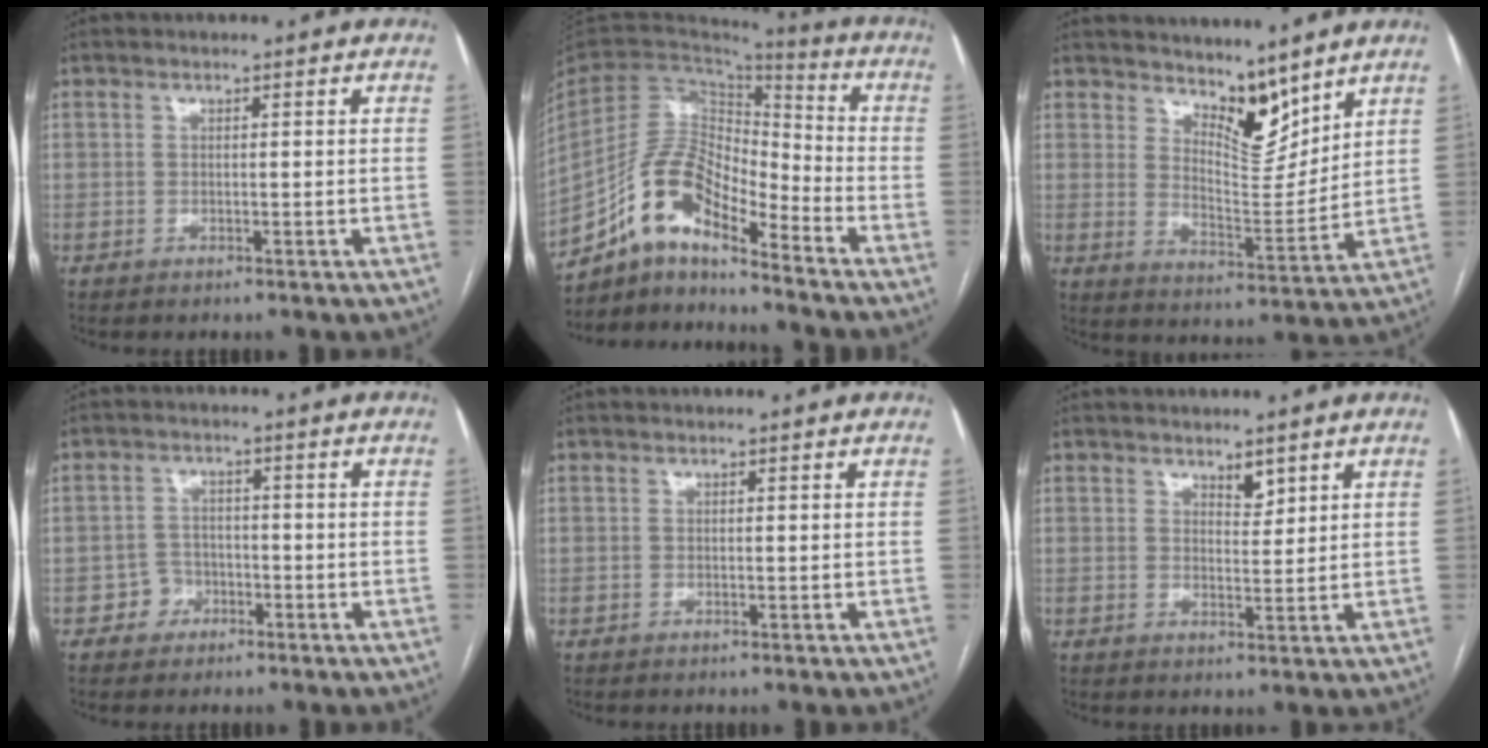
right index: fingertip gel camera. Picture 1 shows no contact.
{"total": 12.1, "force": [-9.0, 3.7, 7.1], "torque": [-0.138, 0.036, -0.166]}
{"total": 8.2, "force": [6.8, 2.7, 3.6], "torque": [-0.057, -0.011, 0.126]}
{"total": 3.3, "force": [-1.7, 2.9, 0.3], "torque": [0.003, 0.014, -0.031]}
{"total": 0.0}
{"total": 2.4, "force": [1.8, 0.9, 1.2], "torque": [-0.020, -0.004, 0.034]}